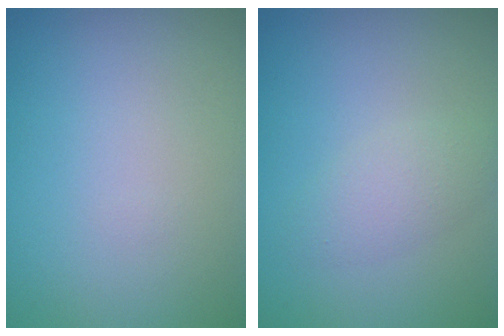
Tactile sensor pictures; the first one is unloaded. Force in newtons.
{"total": 2.1, "press": 2.1, "slide": 0.2}